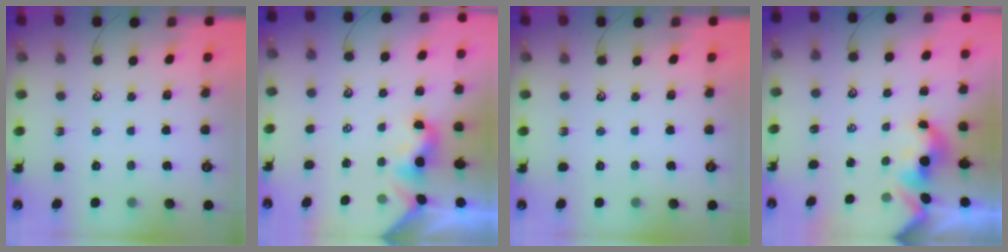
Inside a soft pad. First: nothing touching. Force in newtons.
{"total": 2.0, "press": 2.0, "slide": 0.6}
{"total": 0.0}
{"total": 1.7, "press": 1.7, "slide": 0.2}